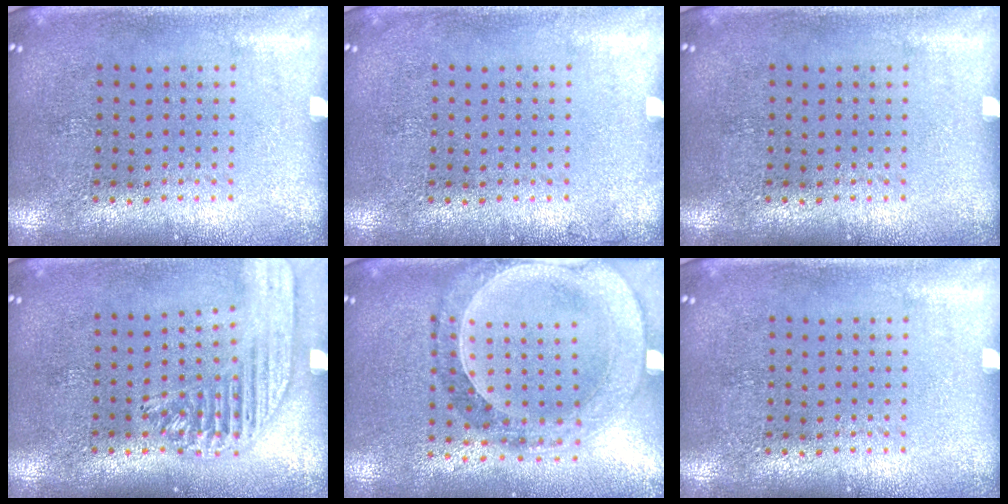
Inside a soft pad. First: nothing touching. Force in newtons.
{"total": 0.6, "press": 0.5, "slide": 0.1}
{"total": 0.0}
{"total": 1.7, "press": 1.6, "slide": 0.6}
{"total": 1.5, "press": 1.4, "slide": 0.3}
{"total": 0.0}